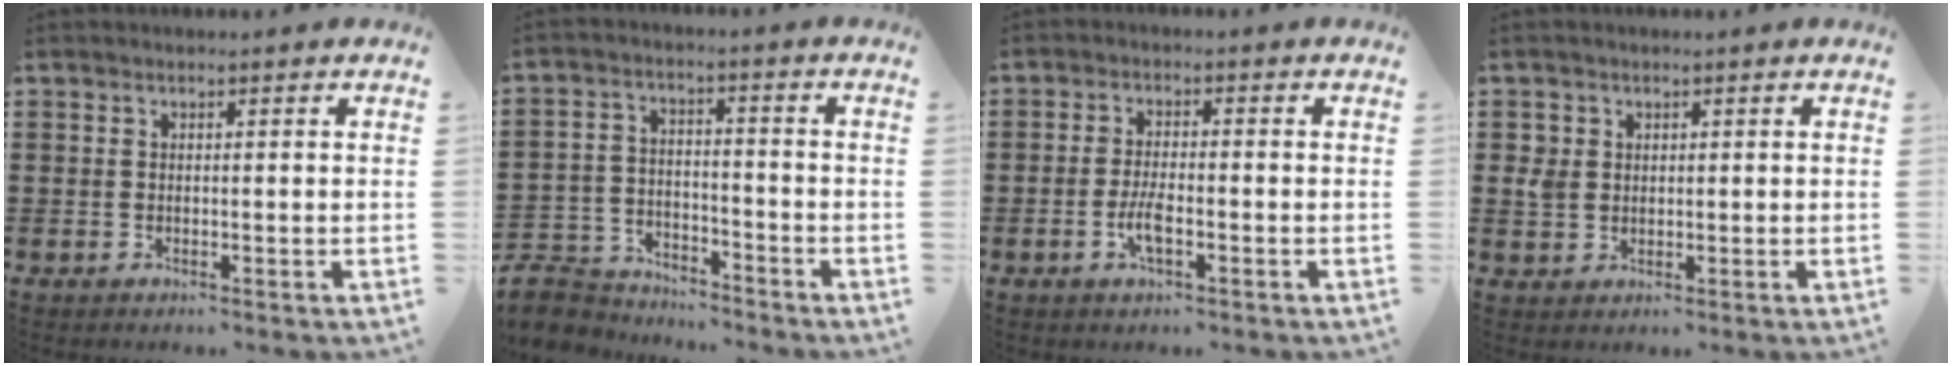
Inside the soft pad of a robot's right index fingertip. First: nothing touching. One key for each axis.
{"total": 6.6, "fx": -6.4, "fy": 1.7, "fz": 0.4, "tx": -0.030, "ty": 0.012, "tz": -0.135}
{"total": 3.6, "fx": -1.5, "fy": 1.0, "fz": 3.2, "tx": -0.069, "ty": -0.003, "tz": -0.029}
{"total": 2.4, "fx": 0.5, "fy": 2.1, "fz": 1.1, "tx": -0.029, "ty": 0.008, "tz": 0.010}